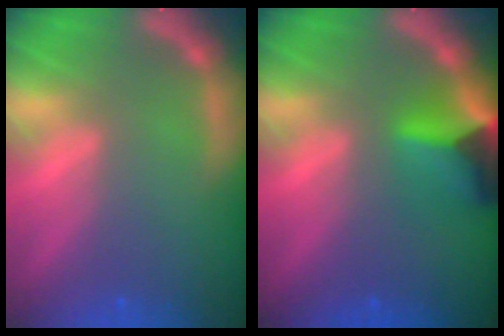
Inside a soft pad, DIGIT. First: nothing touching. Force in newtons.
{"total": 5.9}